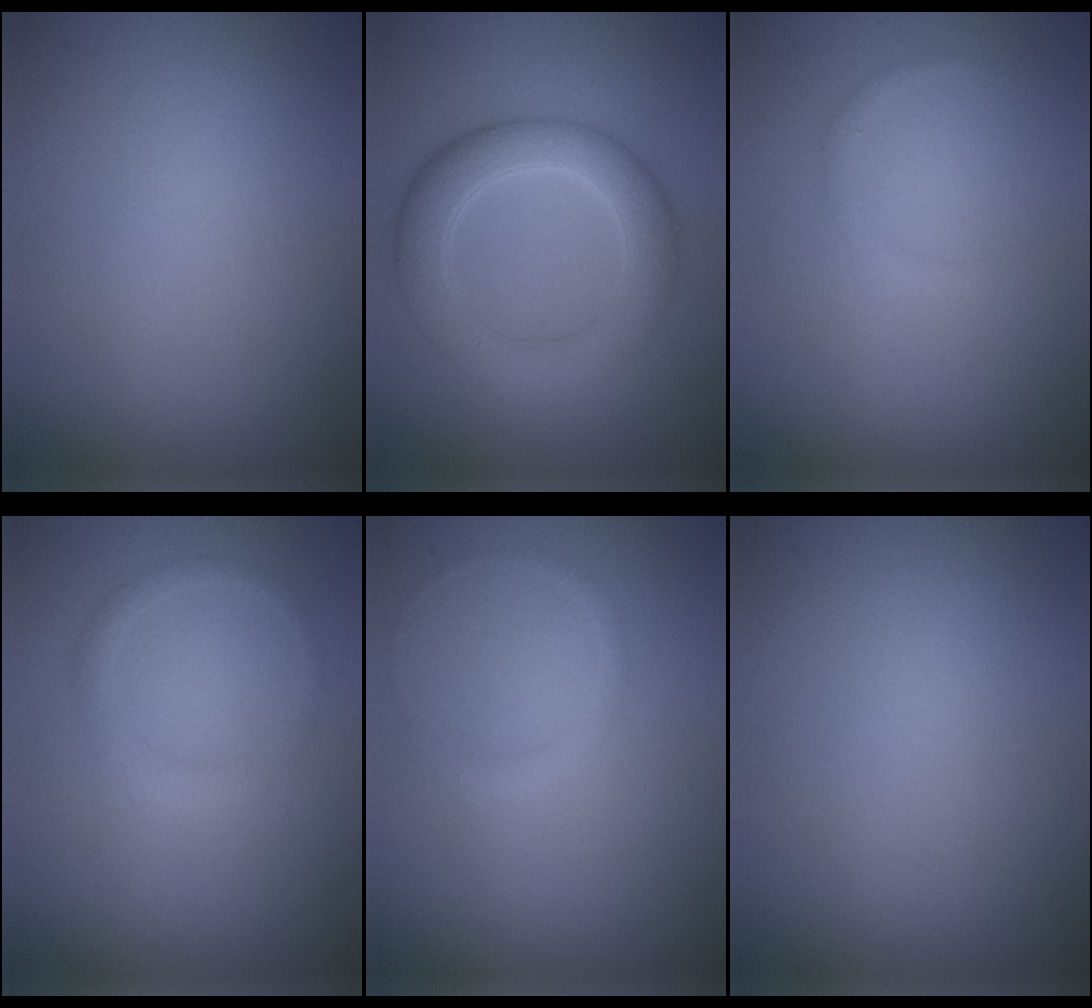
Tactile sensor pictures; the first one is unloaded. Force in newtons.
{"total": 5.4, "press": 5.4, "slide": 0.2}
{"total": 0.7, "press": 0.7, "slide": 0.1}
{"total": 1.2, "press": 1.2, "slide": 0.0}
{"total": 0.8, "press": 0.8, "slide": 0.0}
{"total": 0.0}